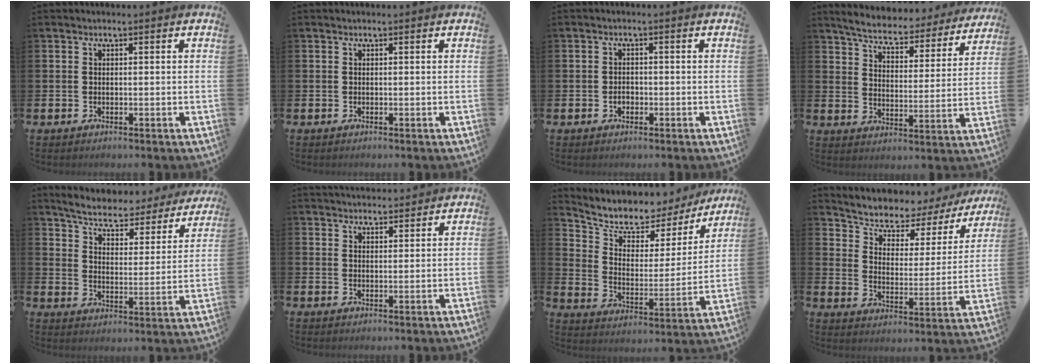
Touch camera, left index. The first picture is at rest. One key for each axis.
{"total": 0.0}
{"total": 1.4, "fx": -0.5, "fy": 1.1, "fz": 0.7, "tx": -0.010, "ty": 0.003, "tz": -0.012}
{"total": 5.8, "fx": 5.5, "fy": 1.0, "fz": 1.5, "tx": -0.055, "ty": -0.043, "tz": 0.091}
{"total": 5.7, "fx": 5.3, "fy": 1.3, "fz": 1.7, "tx": -0.059, "ty": -0.043, "tz": 0.084}
{"total": 3.0, "fx": 2.9, "fy": 0.5, "fz": -0.1, "tx": 0.009, "ty": -0.018, "tz": 0.051}
{"total": 8.3, "fx": 7.1, "fy": 3.6, "fz": 2.3, "tx": -0.081, "ty": -0.052, "tz": 0.120}
{"total": 6.2, "fx": 5.5, "fy": 2.4, "fz": 1.5, "tx": -0.064, "ty": -0.042, "tz": 0.089}